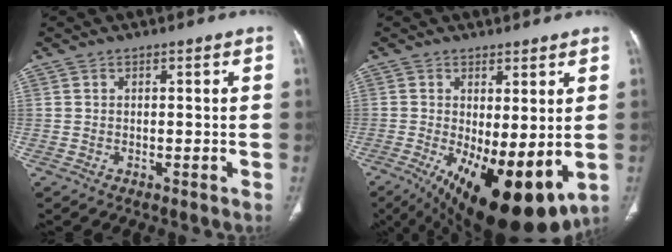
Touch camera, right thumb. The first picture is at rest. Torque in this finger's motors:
{"motor_torque": [1.27, 2.79, 0.83, 0.50, 0.20]}